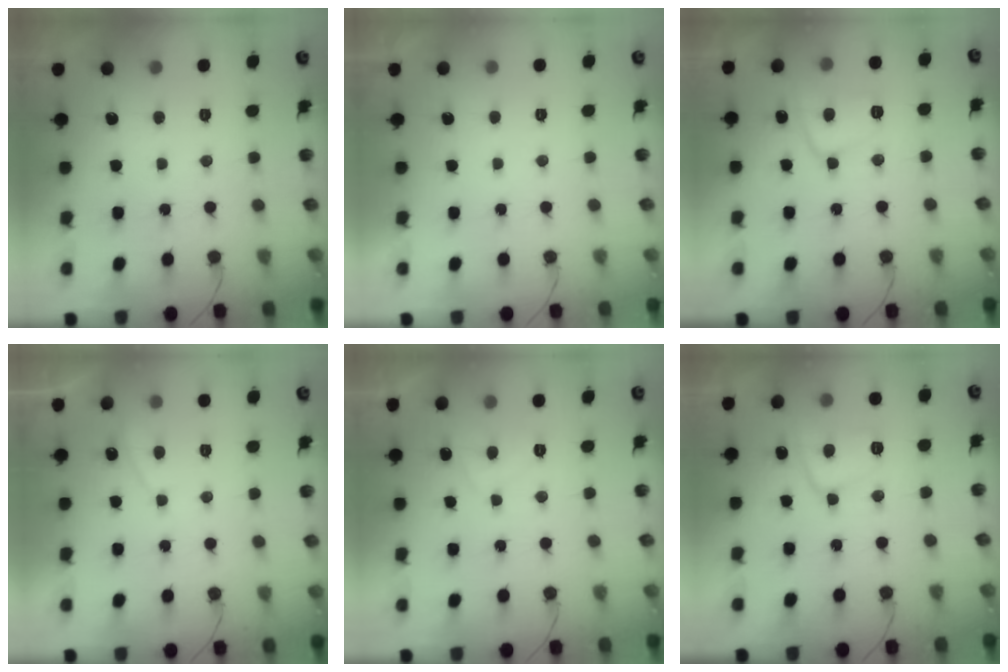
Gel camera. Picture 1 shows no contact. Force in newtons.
{"total": 2.2, "press": 2.2, "slide": 0.3}
{"total": 9.7, "press": 9.7, "slide": 0.7}
{"total": 2.3, "press": 2.2, "slide": 0.4}
{"total": 2.6, "press": 2.6, "slide": 0.5}
{"total": 9.7, "press": 9.7, "slide": 0.7}